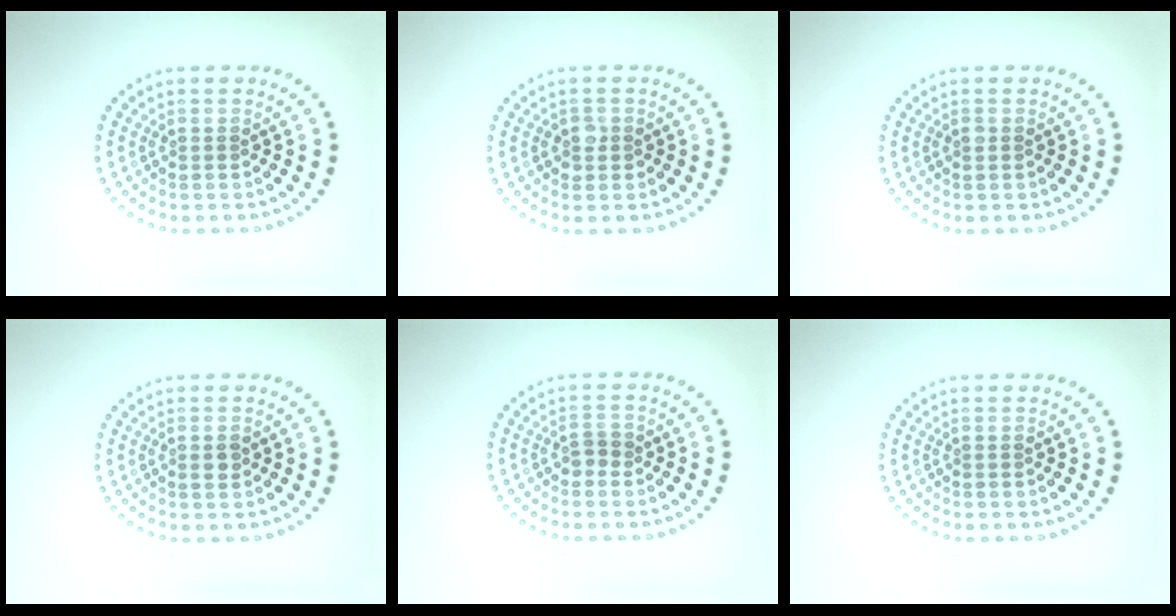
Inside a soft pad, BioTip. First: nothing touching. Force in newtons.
{"total": 1.4, "press": 1.3, "slide": 0.4}
{"total": 0.5, "press": 0.5, "slide": 0.1}
{"total": 1.0, "press": 1.0, "slide": 0.2}
{"total": 1.2, "press": 1.1, "slide": 0.4}
{"total": 0.0}